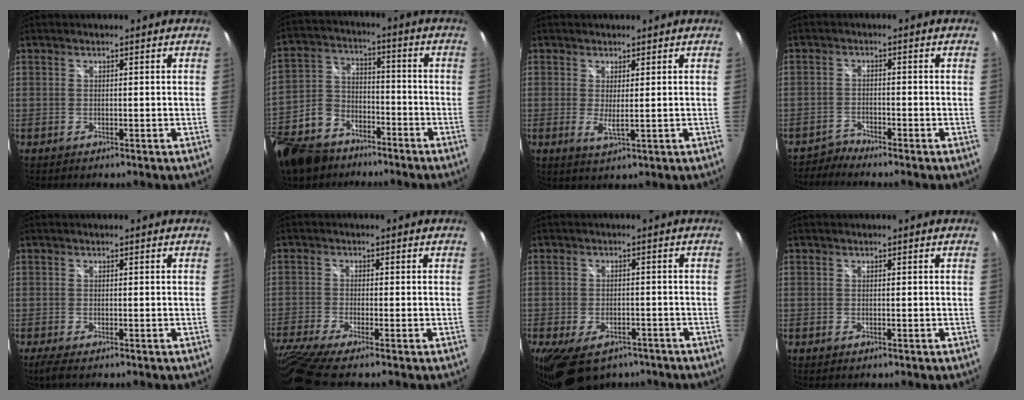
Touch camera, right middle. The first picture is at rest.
{"total": 20.1, "force": [-13.2, 12.2, 9.0], "torque": [-0.241, 0.006, -0.227]}
{"total": 2.8, "force": [0.4, 0.4, 2.8], "torque": [-0.050, -0.010, 0.006]}
{"total": 2.4, "force": [-2.4, -0.2, -0.6], "torque": [0.007, -0.002, -0.051]}
{"total": 2.0, "force": [-1.1, -0.1, 1.6], "torque": [-0.031, -0.009, -0.021]}
{"total": 9.5, "force": [-7.6, -0.2, 5.8], "torque": [-0.135, -0.049, -0.139]}
{"total": 12.5, "force": [-8.1, 6.8, 6.6], "torque": [-0.140, -0.020, -0.125]}
{"total": 0.0}